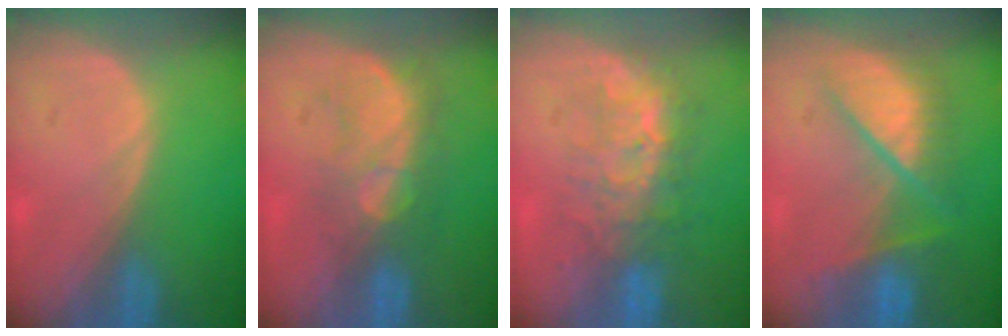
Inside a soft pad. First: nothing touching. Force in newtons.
{"total": 7.6, "press": 7.2, "slide": 2.3}
{"total": 7.6, "press": 7.3, "slide": 2.2}
{"total": 8.0, "press": 8.0, "slide": 0.4}